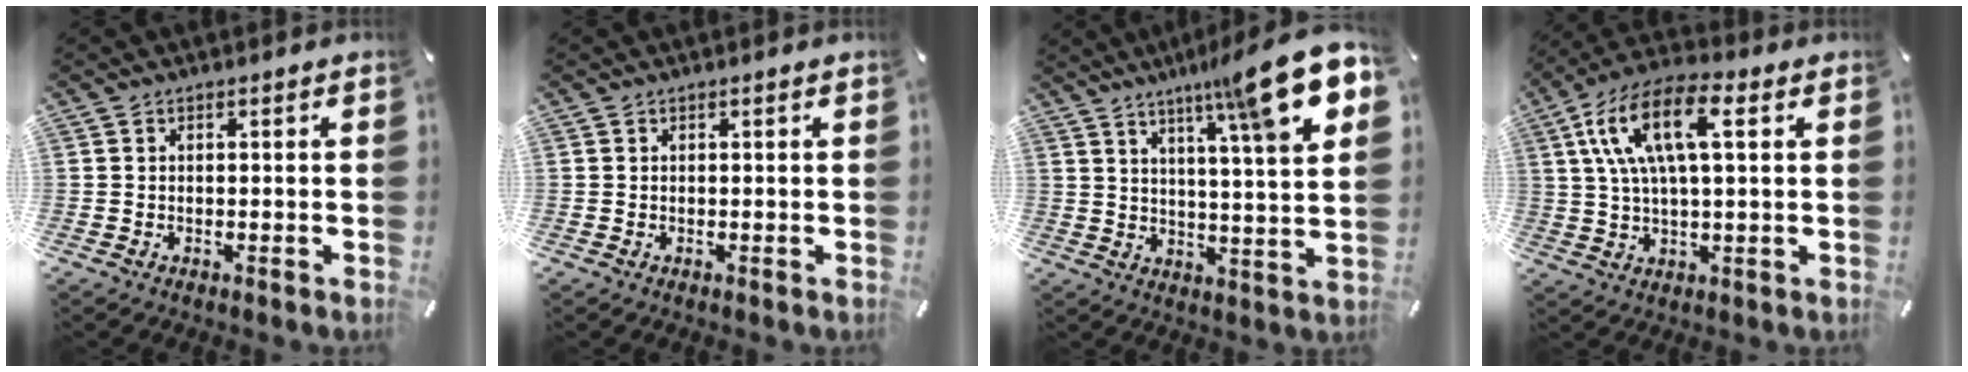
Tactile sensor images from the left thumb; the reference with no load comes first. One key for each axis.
{"total": 0.0}
{"total": 16.3, "fx": 10.8, "fy": 1.2, "fz": 12.1, "tx": -0.184, "ty": -0.068, "tz": 0.161}
{"total": 13.7, "fx": 4.5, "fy": 5.6, "fz": 11.7, "tx": -0.253, "ty": 0.007, "tz": 0.076}